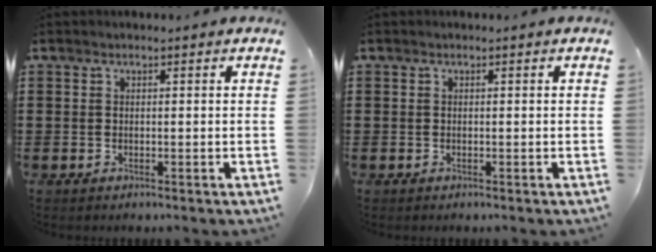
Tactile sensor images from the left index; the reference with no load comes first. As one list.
[{"total": 0.0}]